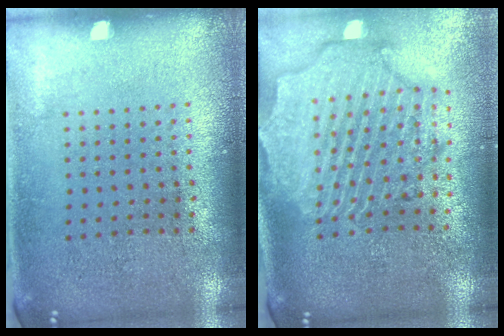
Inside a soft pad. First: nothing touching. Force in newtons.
{"total": 2.9, "press": 2.5, "slide": 1.4}